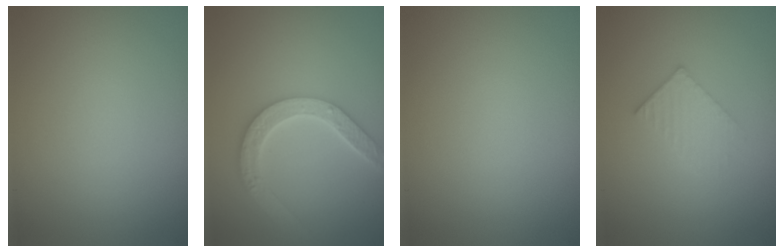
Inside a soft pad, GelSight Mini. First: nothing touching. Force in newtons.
{"total": 4.6, "press": 3.8, "slide": 2.7}
{"total": 0.0}
{"total": 2.1, "press": 2.0, "slide": 0.3}